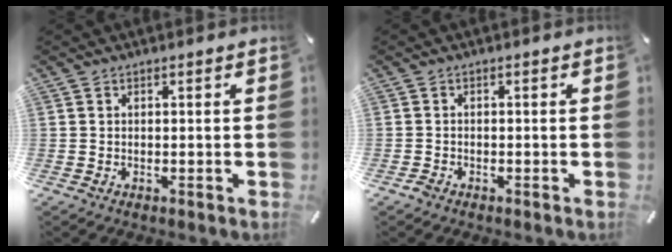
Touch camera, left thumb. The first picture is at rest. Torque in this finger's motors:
{"motor_torque": [-0.10, 0.47, 0.07, 0.03, 0.00]}